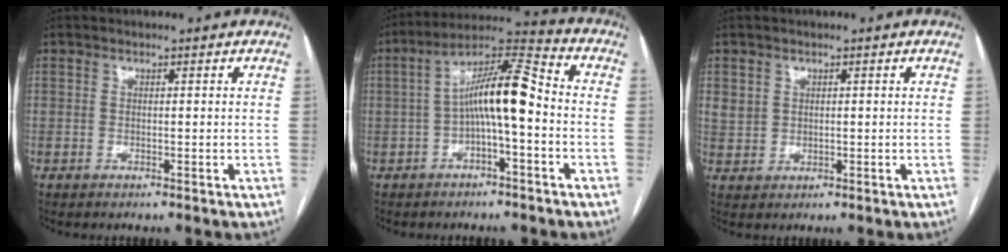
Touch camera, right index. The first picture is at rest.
{"total": 10.5, "force": [-1.3, 1.8, 10.2], "torque": [-0.179, 0.037, -0.024]}
{"total": 2.6, "force": [0.9, 2.3, 0.8], "torque": [-0.016, 0.010, 0.026]}